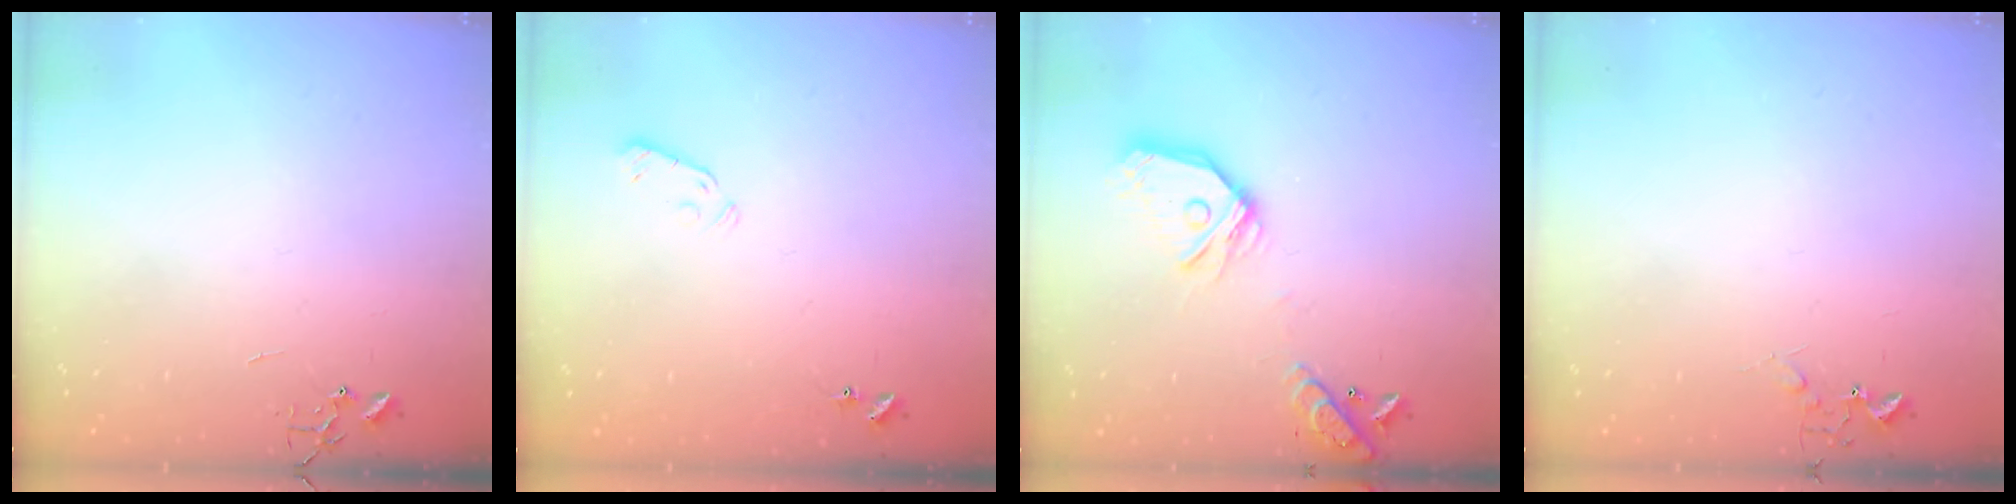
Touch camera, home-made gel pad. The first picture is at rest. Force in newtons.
{"total": 3.8, "press": 3.7, "slide": 0.7}
{"total": 18.6, "press": 18.4, "slide": 2.5}
{"total": 6.6, "press": 6.6, "slide": 0.8}